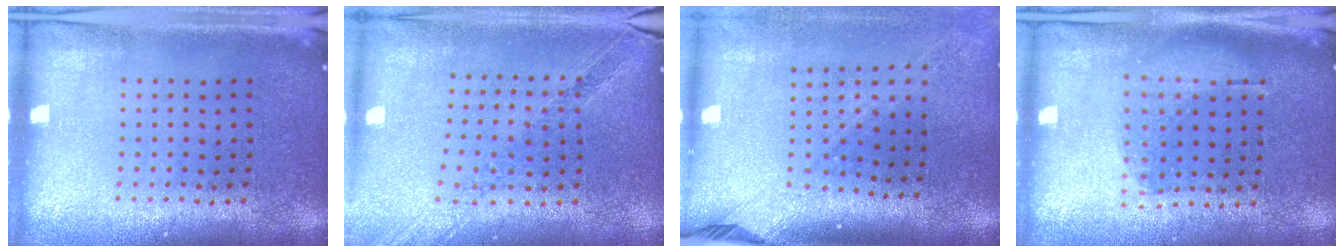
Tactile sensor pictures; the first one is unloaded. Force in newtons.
{"total": 1.1, "press": 1.1, "slide": 0.1}
{"total": 2.2, "press": 1.6, "slide": 1.5}
{"total": 1.0, "press": 0.9, "slide": 0.4}